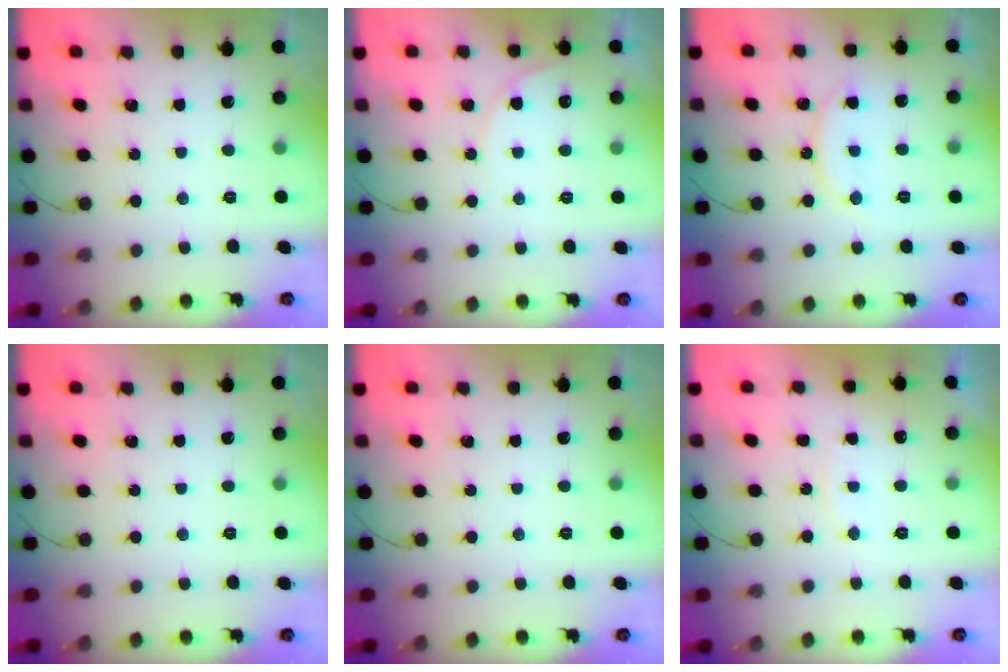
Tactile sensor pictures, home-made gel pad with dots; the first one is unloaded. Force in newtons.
{"total": 7.0, "press": 7.0, "slide": 0.5}
{"total": 10.5, "press": 10.5, "slide": 0.6}
{"total": 0.0}
{"total": 0.0}
{"total": 6.0, "press": 6.0, "slide": 0.2}